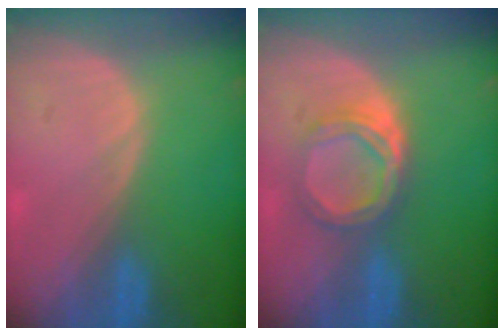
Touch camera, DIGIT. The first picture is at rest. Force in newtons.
{"total": 5.4, "press": 5.0, "slide": 2.2}